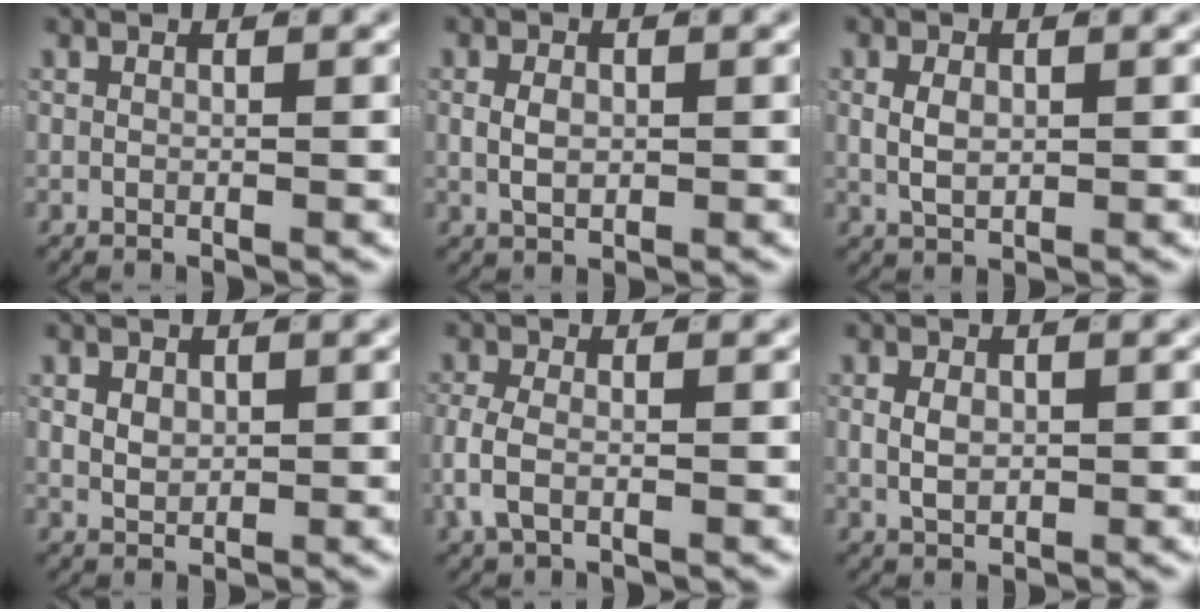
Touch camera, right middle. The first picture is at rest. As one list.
[{"total": 1.9, "force": [0.0, 1.2, 1.5], "torque": [-0.026, -0.004, 0.008]}, {"total": 2.5, "force": [0.2, 1.7, 1.8], "torque": [-0.038, -0.007, 0.013]}, {"total": 1.8, "force": [0.3, 1.3, 1.2], "torque": [-0.026, -0.013, 0.018]}, {"total": 2.8, "force": [-0.6, 1.5, 2.2], "torque": [-0.060, -0.006, -0.007]}, {"total": 2.2, "force": [0.0, 1.4, 1.6], "torque": [-0.029, -0.006, 0.009]}]